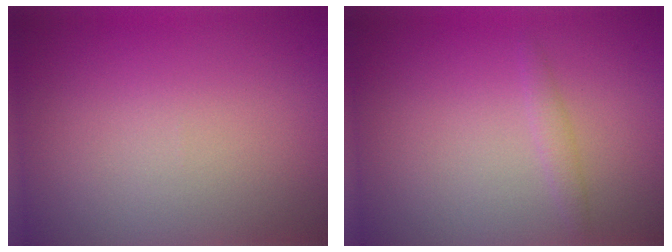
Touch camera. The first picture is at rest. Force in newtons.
{"total": 1.0, "press": 1.0, "slide": 0.1}